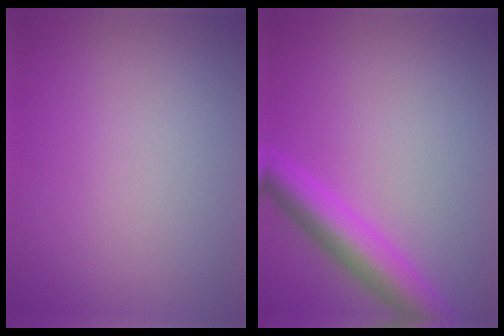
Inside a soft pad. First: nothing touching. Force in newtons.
{"total": 4.9, "press": 4.9, "slide": 0.2}